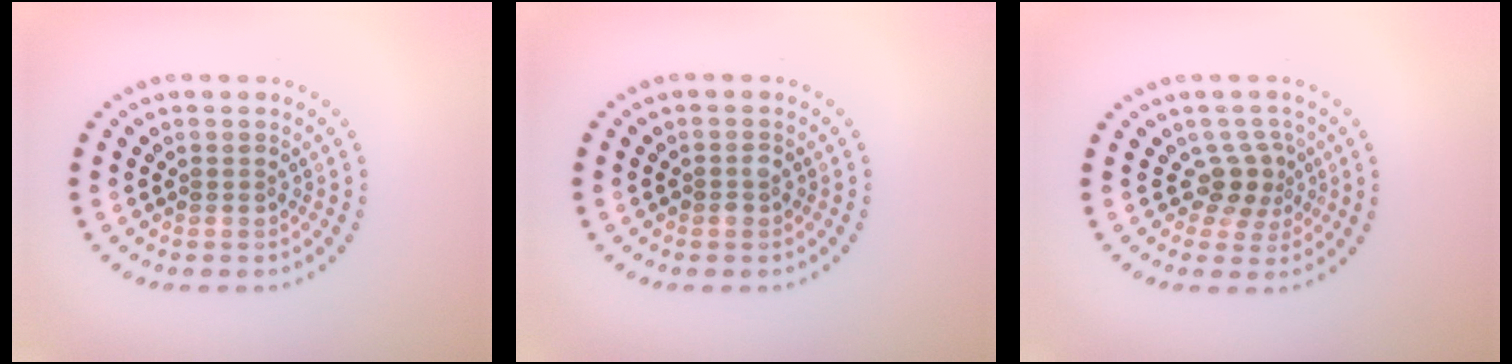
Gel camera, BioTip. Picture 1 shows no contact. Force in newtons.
{"total": 1.0, "press": 1.0, "slide": 0.3}
{"total": 2.6, "press": 1.8, "slide": 1.8}